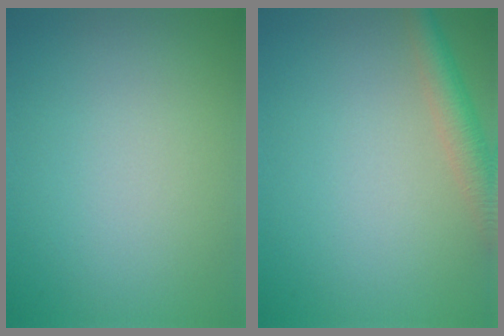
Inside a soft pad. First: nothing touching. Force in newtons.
{"total": 3.5, "press": 3.5, "slide": 0.1}